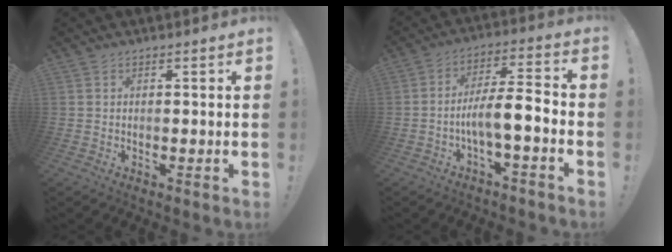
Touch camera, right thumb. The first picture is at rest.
{"total": 11.0, "force": [-3.9, 2.4, 10.0], "torque": [-0.176, 0.022, -0.068]}